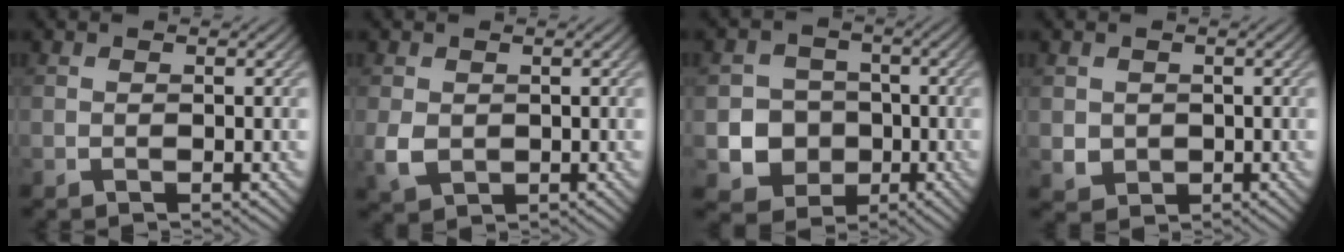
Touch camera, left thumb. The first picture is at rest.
{"total": 3.1, "force": [0.0, 2.5, 1.8], "torque": [-0.047, -0.007, 0.003]}
{"total": 6.5, "force": [-1.4, 5.9, 2.5], "torque": [-0.056, -0.012, -0.045]}
{"total": 2.3, "force": [0.3, 2.2, 0.6], "torque": [-0.023, -0.010, 0.004]}